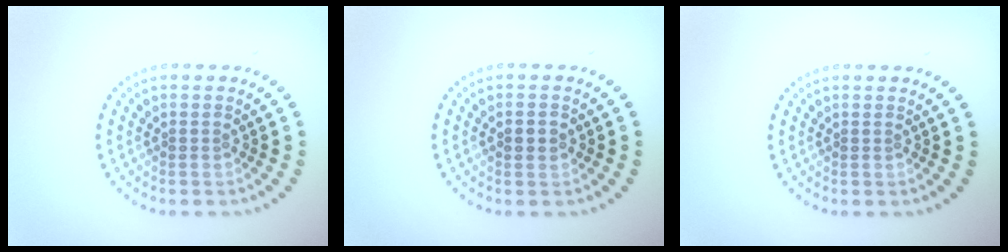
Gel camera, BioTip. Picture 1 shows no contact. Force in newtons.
{"total": 1.8, "press": 1.8, "slide": 0.1}
{"total": 0.0}